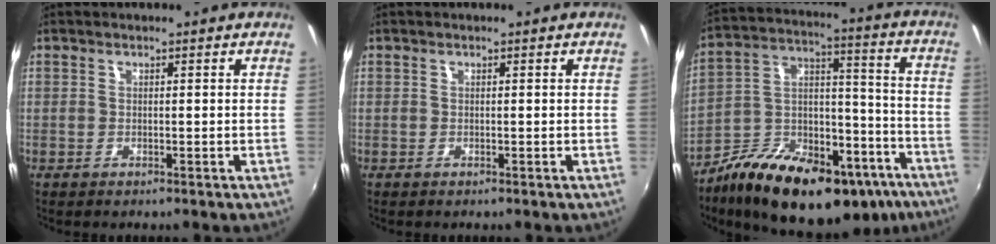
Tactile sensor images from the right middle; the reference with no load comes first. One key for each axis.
{"total": 0.0}
{"total": 28.4, "fx": -18.5, "fy": 13.3, "fz": 17.0, "tx": -0.280, "ty": 0.023, "tz": -0.265}